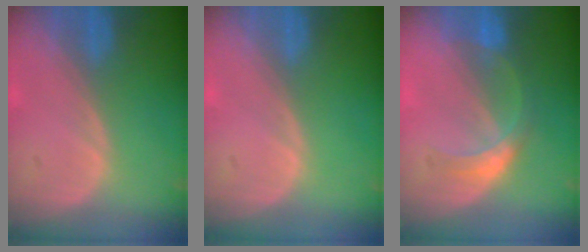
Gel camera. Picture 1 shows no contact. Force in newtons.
{"total": 0.0}
{"total": 5.3, "press": 4.9, "slide": 2.1}